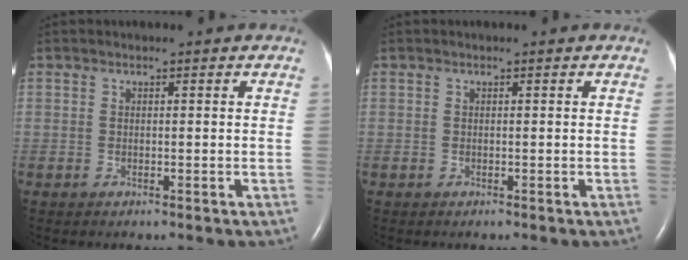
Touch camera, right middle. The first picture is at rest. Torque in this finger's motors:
{"motor_torque": [0.02, -0.01, 0.01, 0.00]}